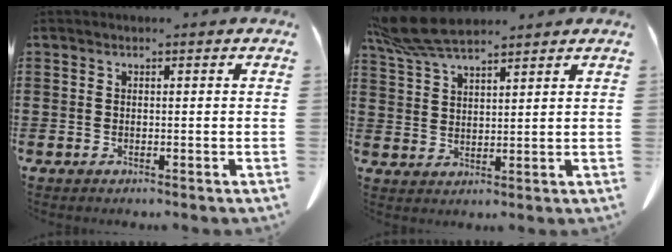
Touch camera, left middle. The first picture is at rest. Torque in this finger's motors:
{"motor_torque": [0.20, 0.14, 0.24, 0.10]}